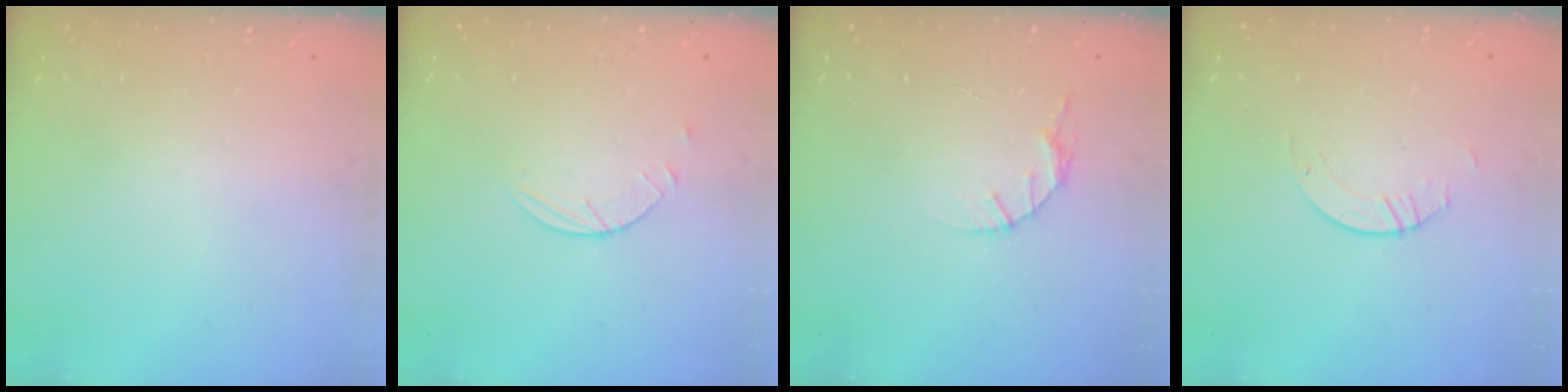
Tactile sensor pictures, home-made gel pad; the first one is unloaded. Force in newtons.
{"total": 2.9, "press": 2.8, "slide": 0.3}
{"total": 4.1, "press": 4.1, "slide": 0.5}
{"total": 2.1, "press": 2.1, "slide": 0.1}